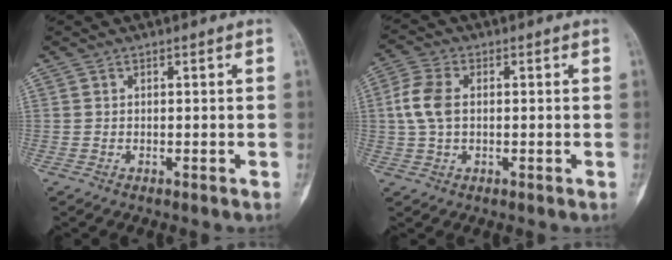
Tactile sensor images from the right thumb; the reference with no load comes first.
{"total": 6.4, "force": [0.5, 4.0, 5.0], "torque": [-0.119, 0.013, 0.006]}